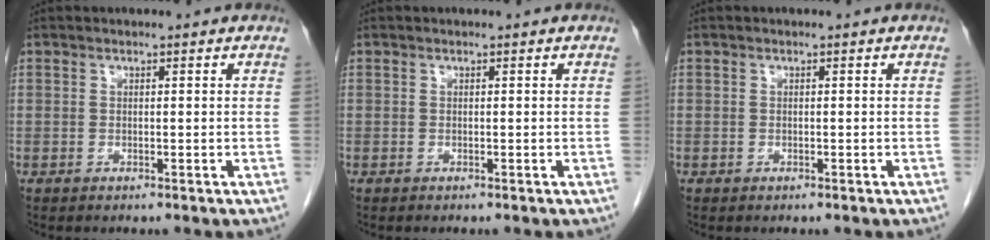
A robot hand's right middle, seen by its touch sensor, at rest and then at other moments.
{"total": 0.0}
{"total": 0.0}